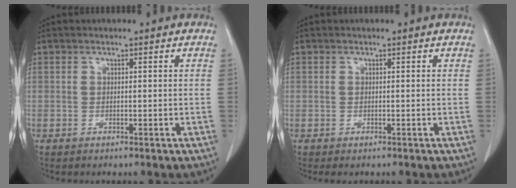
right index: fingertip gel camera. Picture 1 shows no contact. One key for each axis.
{"total": 0.6, "fx": -0.4, "fy": 0.4, "fz": 0.2, "tx": -0.005, "ty": 0.003, "tz": -0.005}